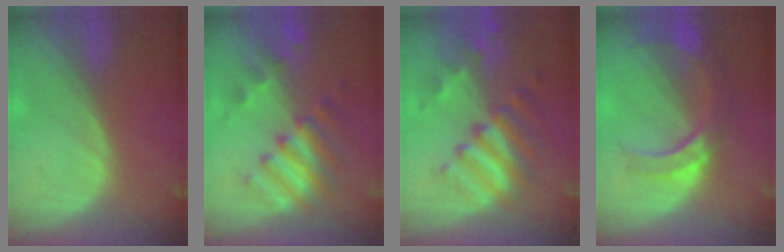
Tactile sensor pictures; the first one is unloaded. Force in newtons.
{"total": 7.9, "press": 7.6, "slide": 1.9}
{"total": 9.6, "press": 8.2, "slide": 4.9}
{"total": 9.1, "press": 7.9, "slide": 4.5}